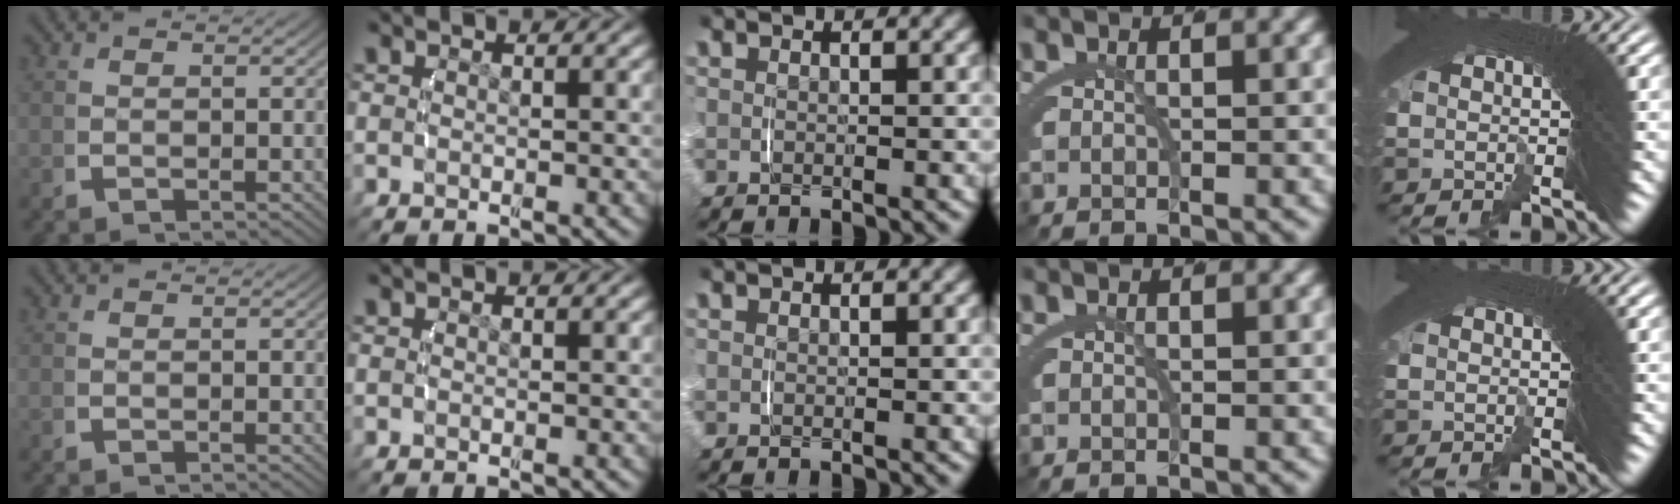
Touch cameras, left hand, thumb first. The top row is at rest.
{}